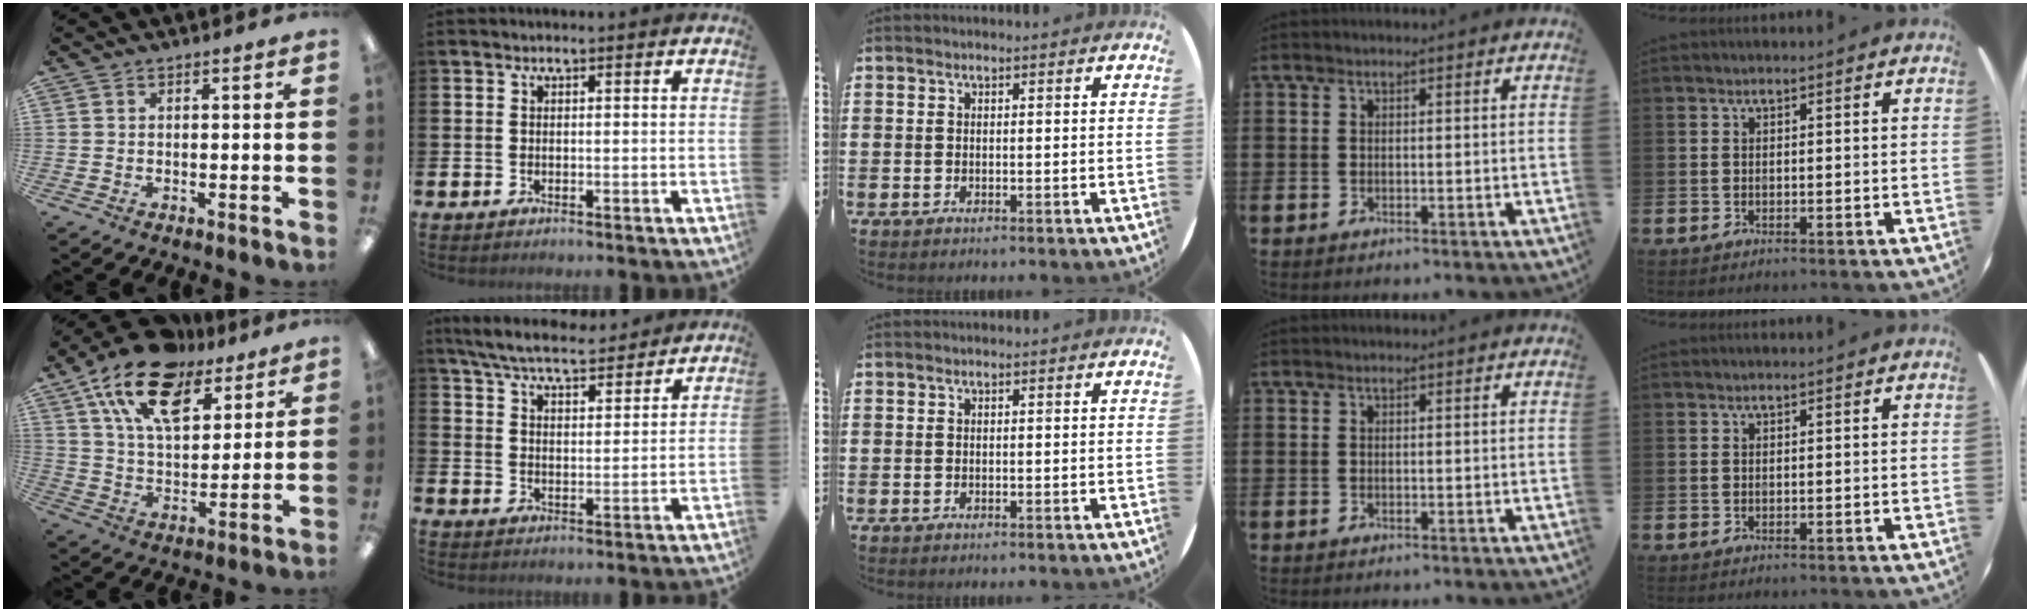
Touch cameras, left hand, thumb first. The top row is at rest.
{"thumb": {"total": 18.5, "force": [12.1, 9.4, 10.5], "torque": [-0.194, -0.053, 0.219]}, "index": {"total": 7.1, "force": [6.7, 1.1, 2.0], "torque": [-0.057, -0.033, 0.120]}}